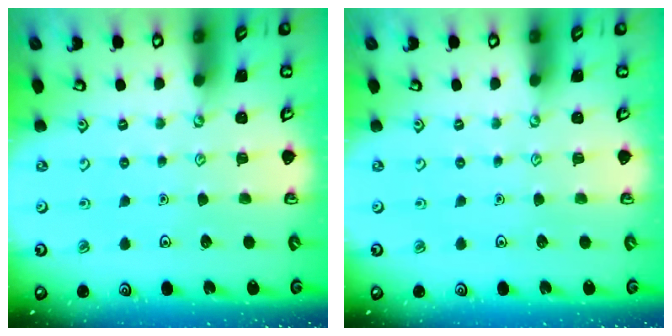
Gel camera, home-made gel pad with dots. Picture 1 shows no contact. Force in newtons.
{"total": 0.0}